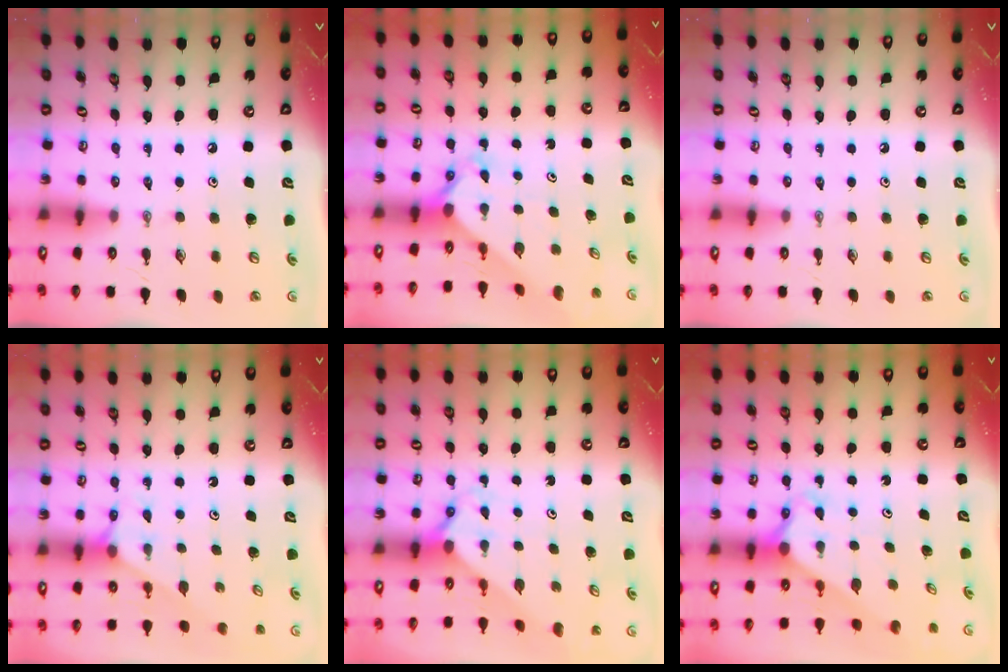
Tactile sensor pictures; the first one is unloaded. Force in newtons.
{"total": 2.5, "press": 2.5, "slide": 0.2}
{"total": 0.0}
{"total": 2.8, "press": 2.8, "slide": 0.3}
{"total": 1.8, "press": 1.8, "slide": 0.2}
{"total": 2.7, "press": 2.7, "slide": 0.2}